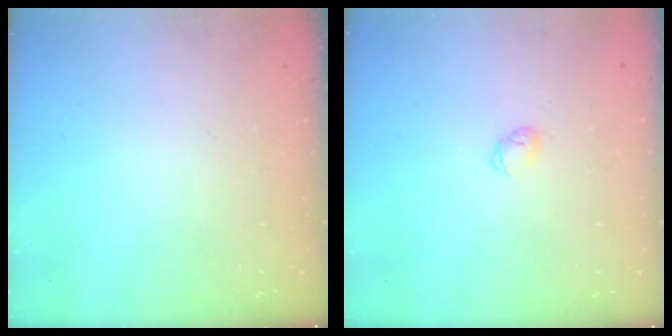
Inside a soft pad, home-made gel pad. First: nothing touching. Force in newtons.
{"total": 2.8, "press": 2.7, "slide": 0.6}